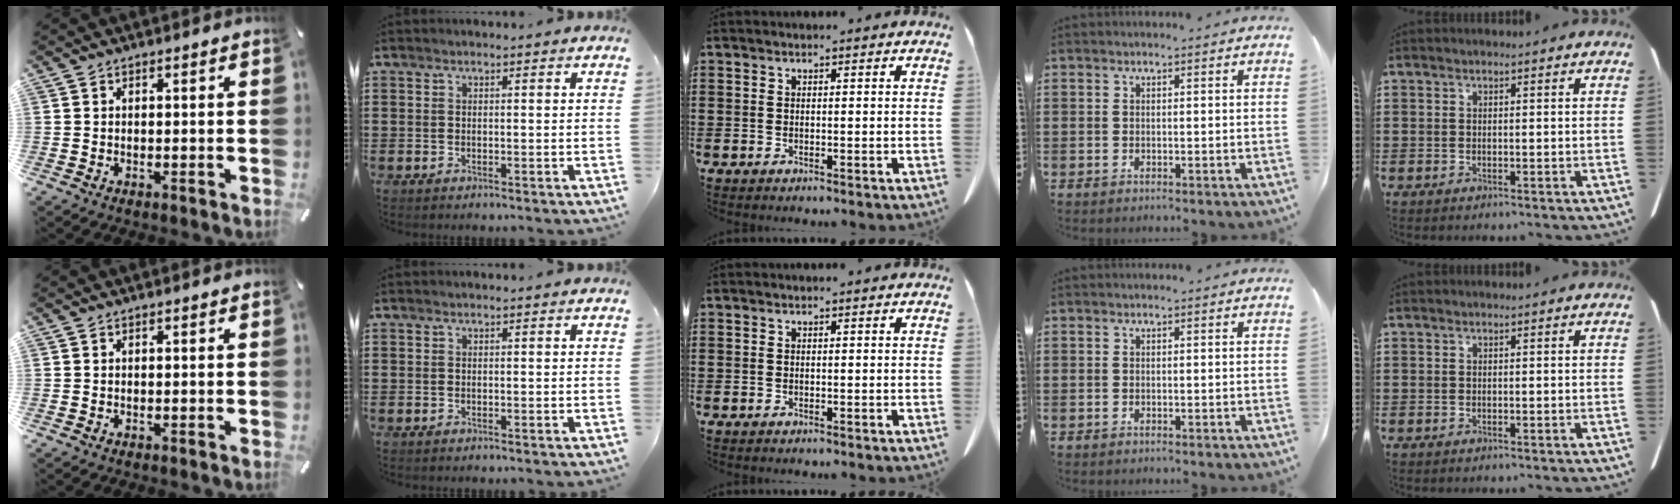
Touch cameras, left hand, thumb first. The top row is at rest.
{}